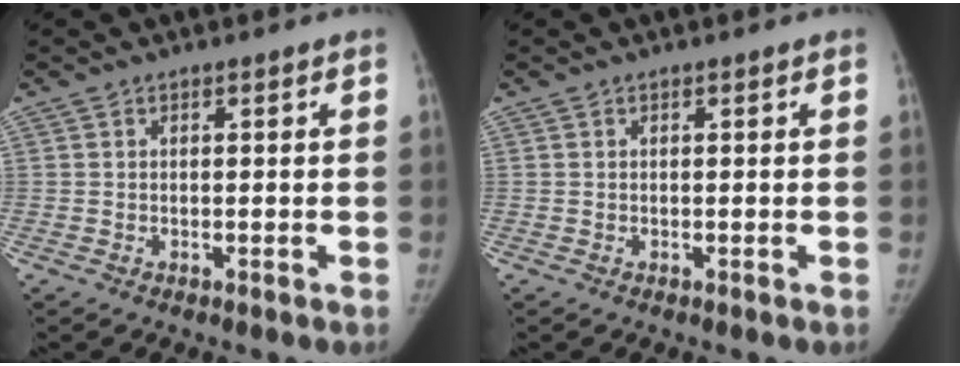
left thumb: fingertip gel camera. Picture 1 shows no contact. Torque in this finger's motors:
{"motor_torque": [0.16, 0.02, 0.05, -0.21, 0.08]}